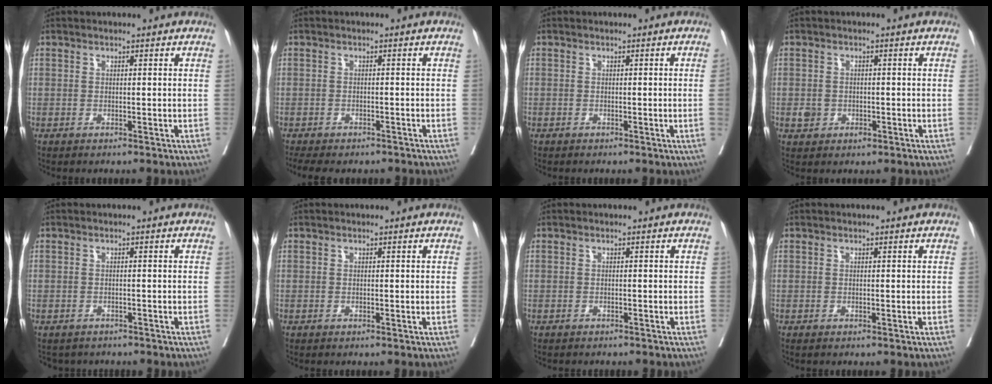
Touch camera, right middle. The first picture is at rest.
{"total": 7.6, "force": [-6.5, 2.7, 2.9], "torque": [-0.045, -0.004, -0.088]}
{"total": 1.0, "force": [-0.2, -0.4, 0.9], "torque": [-0.013, -0.002, -0.002]}
{"total": 2.3, "force": [-0.7, 2.0, 1.0], "torque": [-0.014, 0.004, -0.002]}
{"total": 3.4, "force": [-3.1, 1.4, 0.1], "torque": [-0.005, -0.002, -0.041]}
{"total": 0.0}
{"total": 2.8, "force": [-2.5, 0.7, 0.8], "torque": [-0.020, -0.006, -0.031]}
{"total": 0.0}